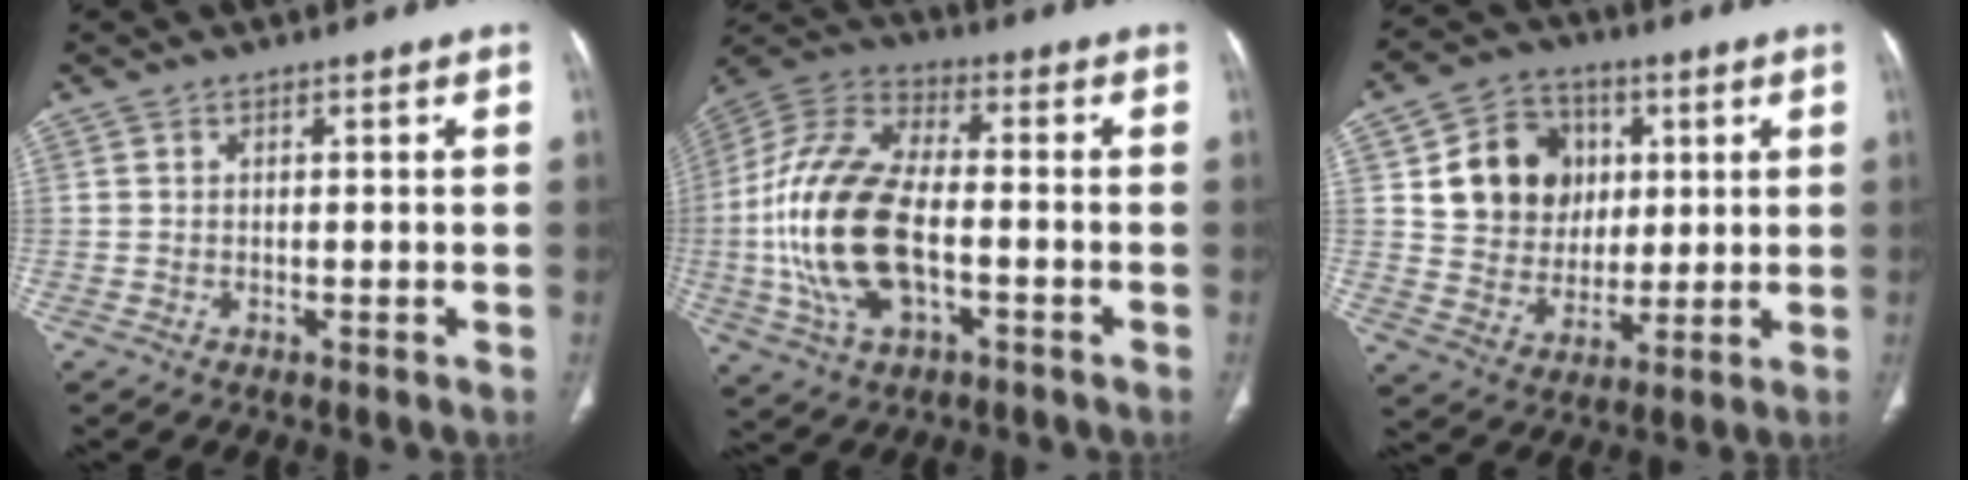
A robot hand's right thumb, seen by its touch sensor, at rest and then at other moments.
{"total": 20.7, "force": [-3.2, 10.8, 17.3], "torque": [-0.369, 0.020, -0.057]}
{"total": 14.2, "force": [3.8, 12.1, 6.4], "torque": [-0.066, -0.005, 0.073]}